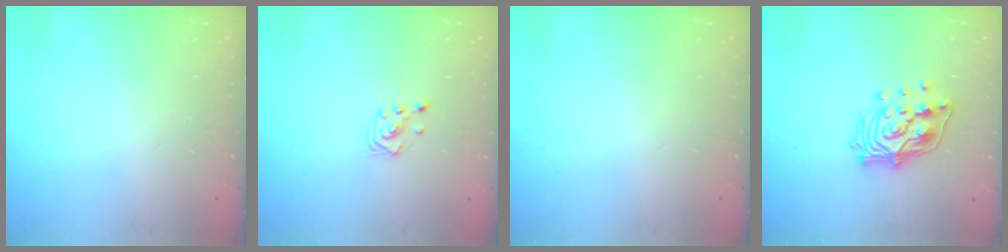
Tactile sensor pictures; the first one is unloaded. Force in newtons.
{"total": 3.0, "press": 3.0, "slide": 0.3}
{"total": 0.0}
{"total": 14.9, "press": 14.8, "slide": 2.2}